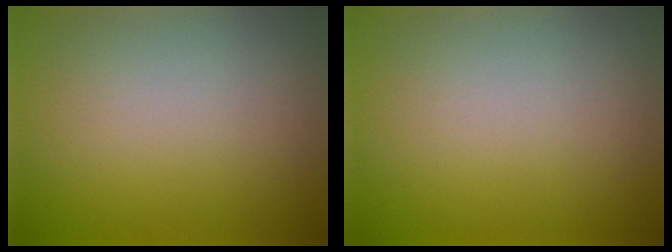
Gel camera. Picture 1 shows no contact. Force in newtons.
{"total": 0.0}